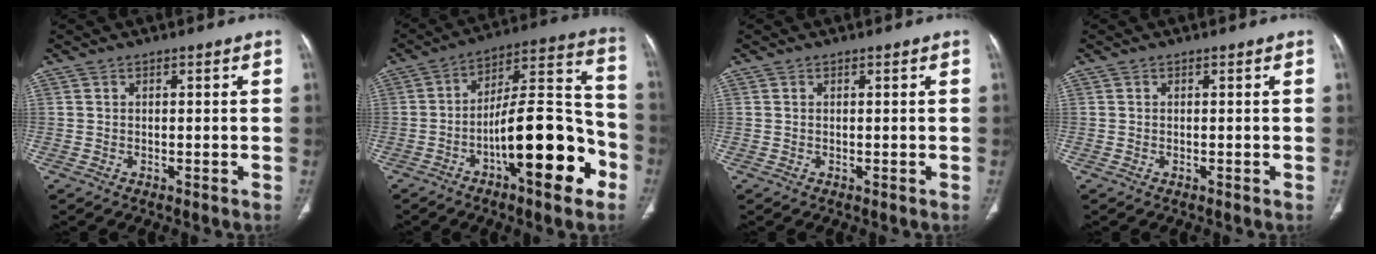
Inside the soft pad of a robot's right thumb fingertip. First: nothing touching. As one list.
[{"total": 20.2, "force": [-8.9, 6.4, 16.9], "torque": [-0.238, 0.083, -0.140]}, {"total": 0.0}, {"total": 0.0}]